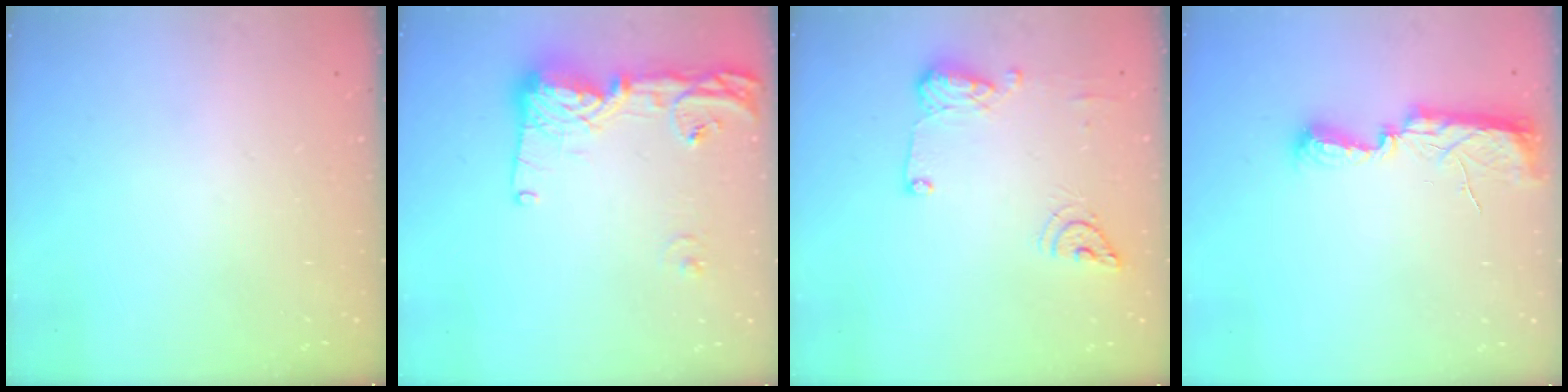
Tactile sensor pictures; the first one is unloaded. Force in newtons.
{"total": 14.9, "press": 14.8, "slide": 1.2}
{"total": 11.2, "press": 11.1, "slide": 1.5}
{"total": 10.5, "press": 9.0, "slide": 5.3}